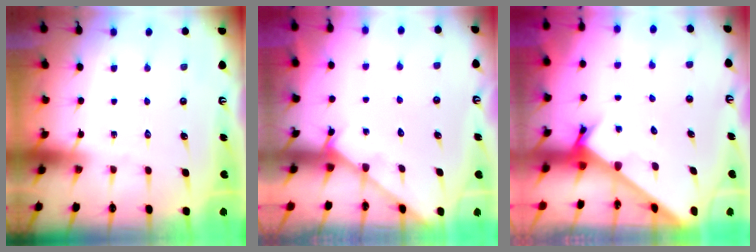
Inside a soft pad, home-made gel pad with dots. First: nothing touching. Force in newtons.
{"total": 1.3, "press": 1.3, "slide": 0.1}
{"total": 2.2, "press": 2.2, "slide": 0.1}